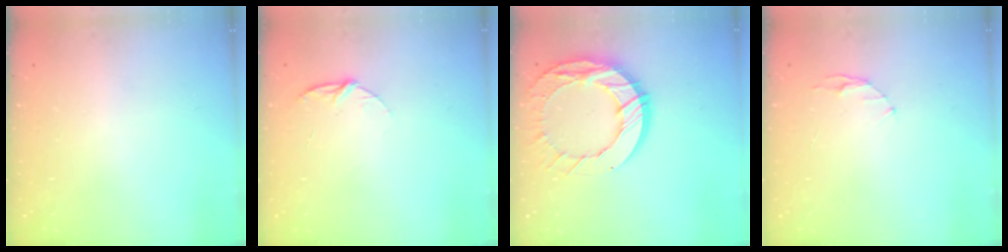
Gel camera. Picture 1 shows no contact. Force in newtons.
{"total": 5.2, "press": 5.2, "slide": 0.5}
{"total": 18.3, "press": 18.3, "slide": 1.6}
{"total": 3.9, "press": 3.9, "slide": 0.5}